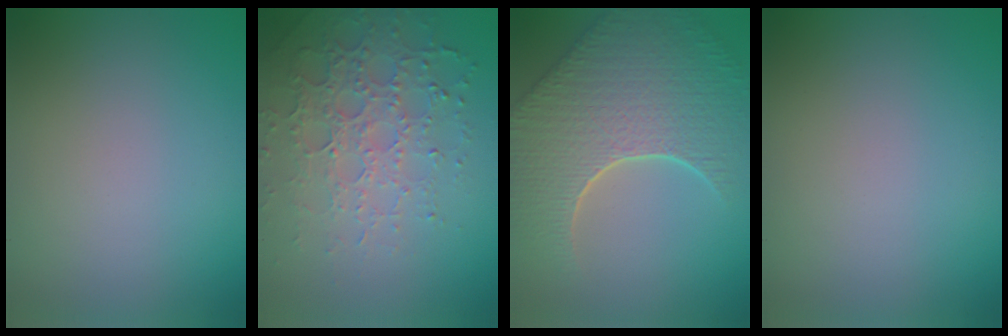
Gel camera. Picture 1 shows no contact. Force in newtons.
{"total": 4.9, "press": 4.3, "slide": 2.4}
{"total": 9.4, "press": 6.6, "slide": 6.7}
{"total": 0.0}